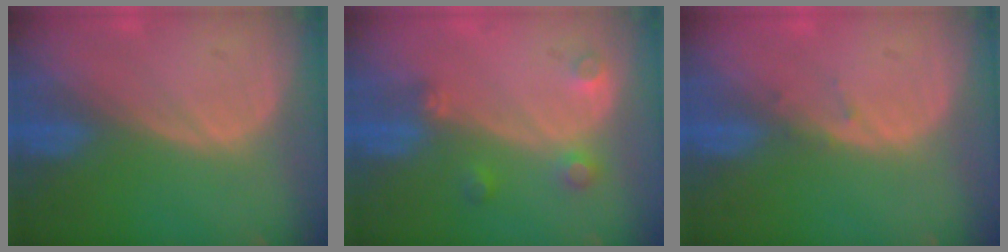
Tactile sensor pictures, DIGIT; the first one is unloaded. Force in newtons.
{"total": 3.4, "press": 3.1, "slide": 1.4}
{"total": 0.9, "press": 0.6, "slide": 0.6}